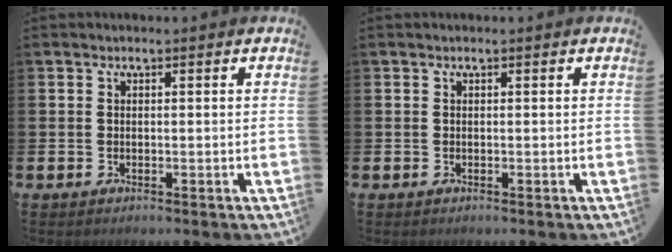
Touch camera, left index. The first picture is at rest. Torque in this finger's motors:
{"motor_torque": [0.00, 0.00, 0.00, 0.00]}